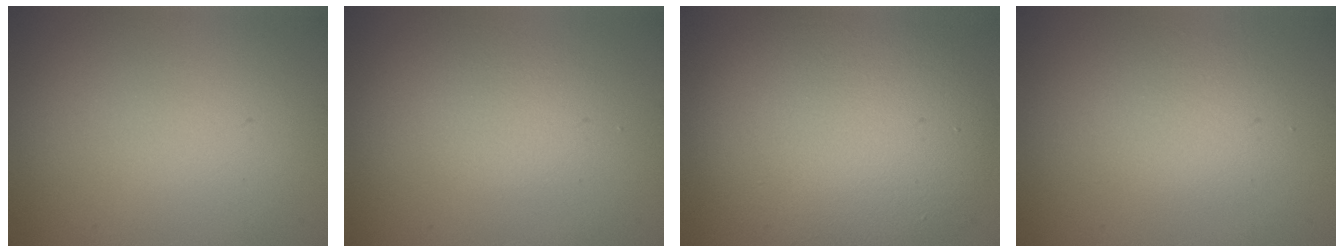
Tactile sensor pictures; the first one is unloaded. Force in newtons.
{"total": 1.6, "press": 1.6, "slide": 0.1}
{"total": 10.1, "press": 10.1, "slide": 0.7}
{"total": 2.5, "press": 2.5, "slide": 0.2}